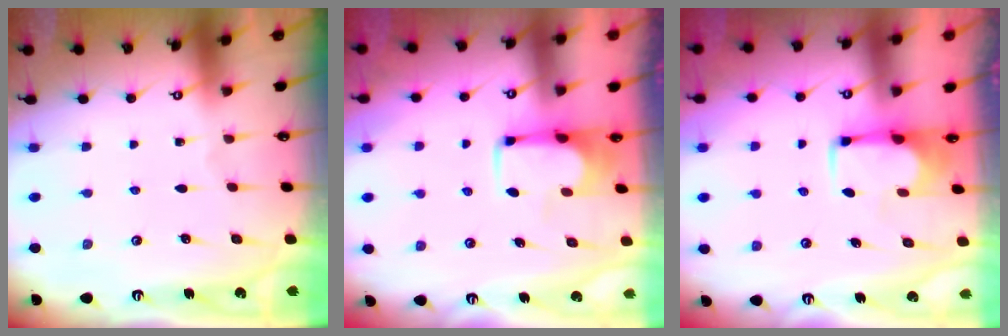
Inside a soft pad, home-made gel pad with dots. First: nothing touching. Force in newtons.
{"total": 3.7, "press": 3.7, "slide": 0.2}
{"total": 1.6, "press": 1.5, "slide": 0.6}